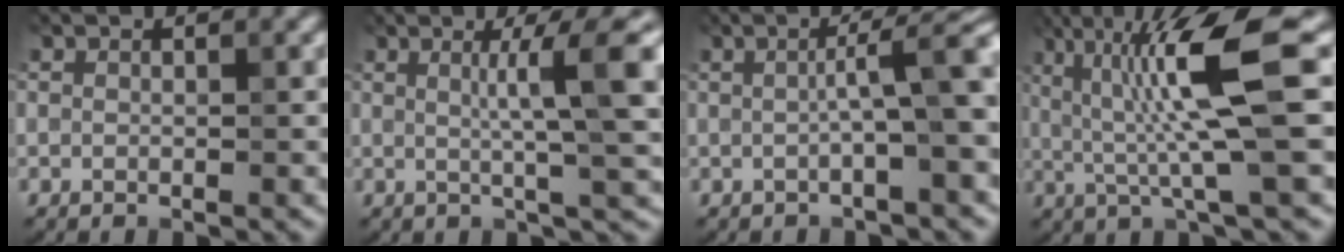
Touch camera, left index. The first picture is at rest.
{"total": 6.1, "force": [1.1, 0.6, 6.0], "torque": [-0.087, 0.013, 0.019]}
{"total": 4.6, "force": [0.2, 0.3, 4.6], "torque": [-0.077, 0.020, -0.002]}
{"total": 9.3, "force": [1.6, 1.1, 9.1], "torque": [-0.155, 0.003, 0.031]}